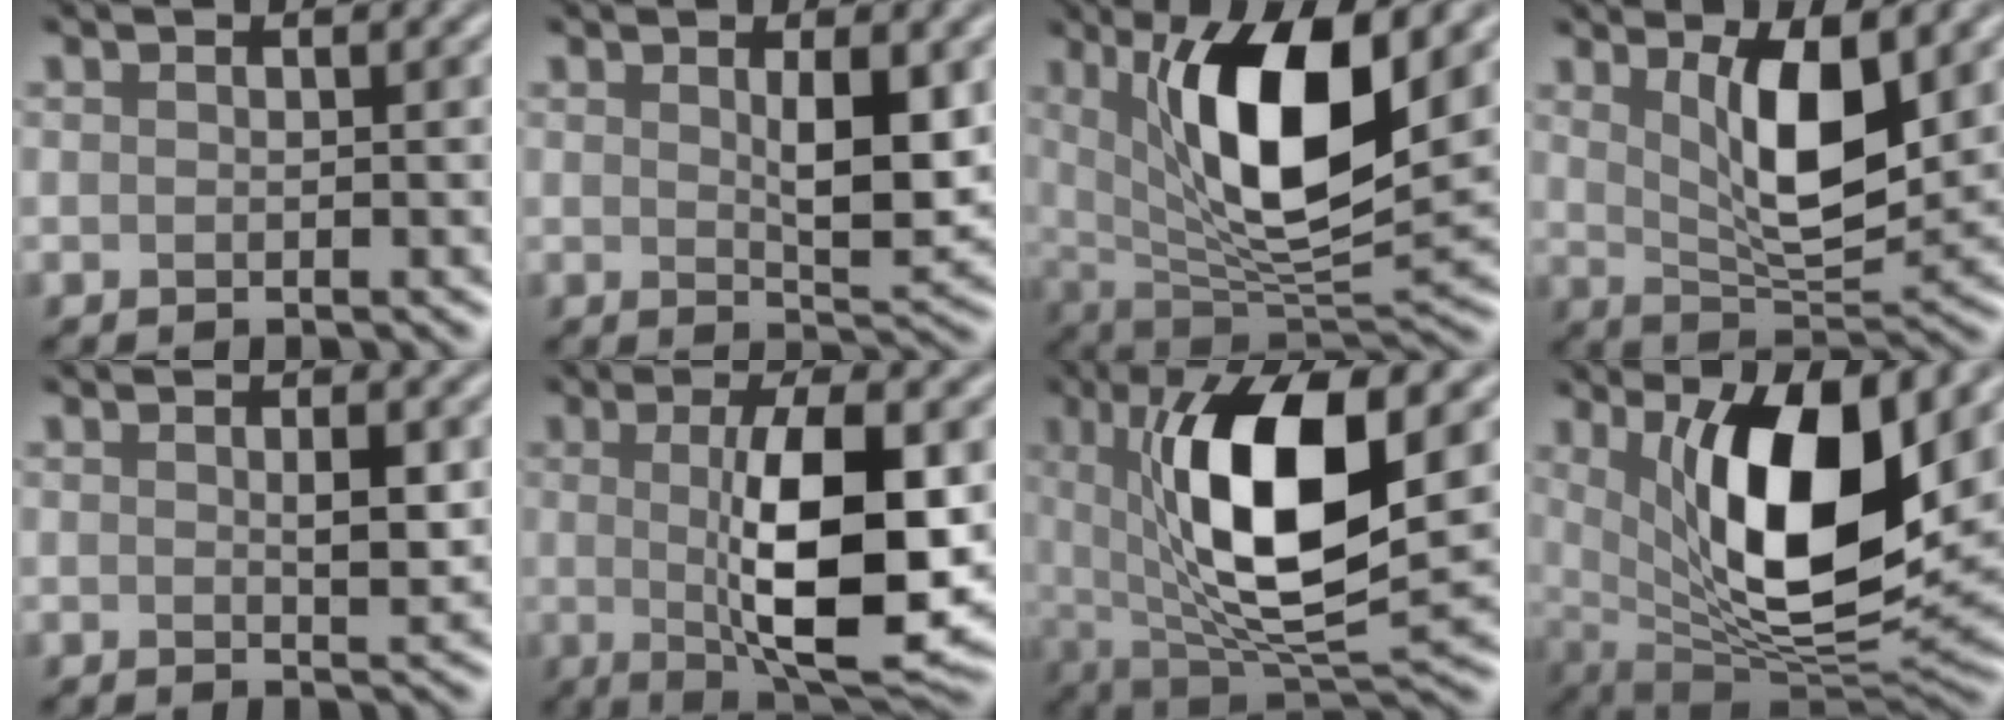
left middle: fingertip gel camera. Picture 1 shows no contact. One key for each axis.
{"total": 4.0, "fx": 1.0, "fy": 1.1, "fz": 3.7, "tx": -0.061, "ty": -0.007, "tz": 0.020}
{"total": 11.0, "fx": 3.2, "fy": 3.8, "fz": 9.8, "tx": -0.165, "ty": -0.015, "tz": 0.061}
{"total": 7.1, "fx": 2.3, "fy": 2.3, "fz": 6.3, "tx": -0.112, "ty": -0.010, "tz": 0.044}
{"total": 1.8, "fx": 0.4, "fy": 0.4, "fz": 1.7, "tx": -0.028, "ty": -0.003, "tz": 0.007}
{"total": 10.0, "fx": 0.0, "fy": 2.8, "fz": 9.6, "tx": -0.147, "ty": -0.009, "tz": 0.007}
{"total": 12.1, "fx": 2.4, "fy": 4.3, "fz": 11.0, "tx": -0.191, "ty": -0.004, "tz": 0.043}
{"total": 11.9, "fx": 3.1, "fy": 4.3, "fz": 10.7, "tx": -0.171, "ty": -0.019, "tz": 0.057}